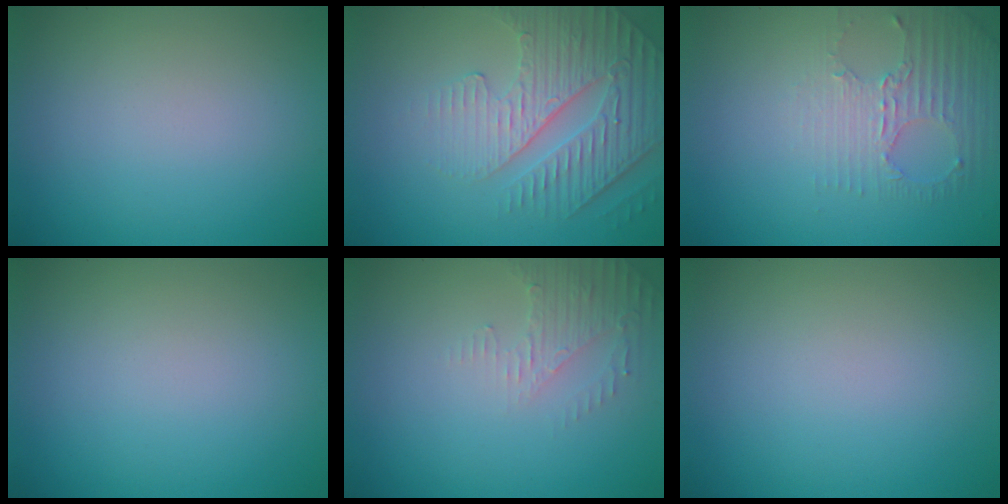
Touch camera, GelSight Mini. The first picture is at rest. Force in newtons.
{"total": 4.2, "press": 4.0, "slide": 1.3}
{"total": 2.9, "press": 2.3, "slide": 1.8}
{"total": 0.0}
{"total": 2.2, "press": 2.1, "slide": 0.5}
{"total": 0.0}